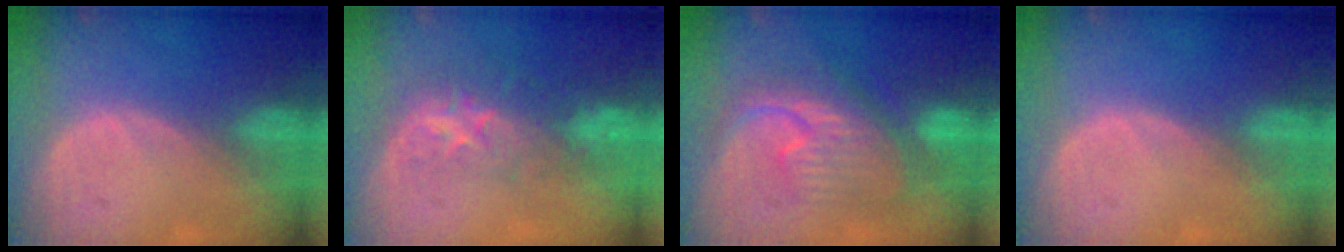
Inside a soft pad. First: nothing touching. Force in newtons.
{"total": 8.5, "press": 7.3, "slide": 4.2}
{"total": 9.1, "press": 9.0, "slide": 0.6}
{"total": 0.0}